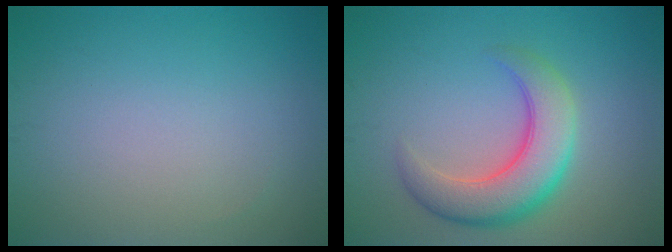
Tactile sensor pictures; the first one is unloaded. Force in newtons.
{"total": 6.2, "press": 6.2, "slide": 0.2}